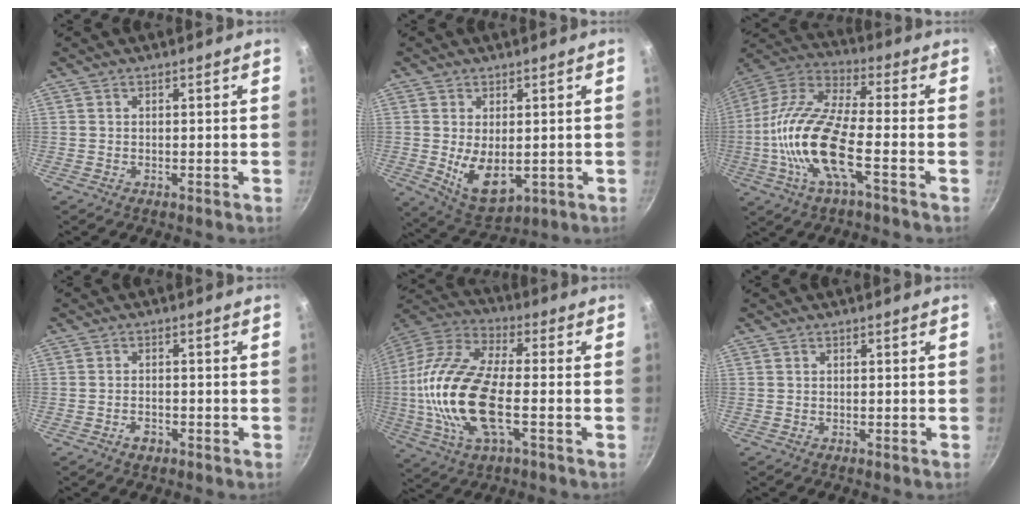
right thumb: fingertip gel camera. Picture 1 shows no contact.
{"total": 8.7, "force": [-0.3, 5.0, 7.1], "torque": [-0.106, -0.019, 0.017]}
{"total": 17.6, "force": [-4.3, 5.7, 16.0], "torque": [-0.317, 0.036, -0.101]}
{"total": 2.4, "force": [-1.4, 1.4, 1.3], "torque": [-0.019, 0.014, -0.023]}
{"total": 20.4, "force": [-2.6, 8.3, 18.4], "torque": [-0.375, 0.021, -0.065]}
{"total": 0.0}